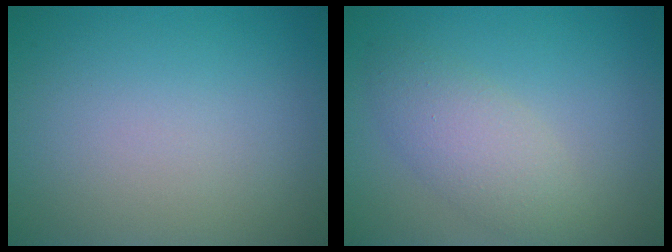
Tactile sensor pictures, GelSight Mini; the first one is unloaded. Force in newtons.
{"total": 3.4, "press": 3.4, "slide": 0.0}